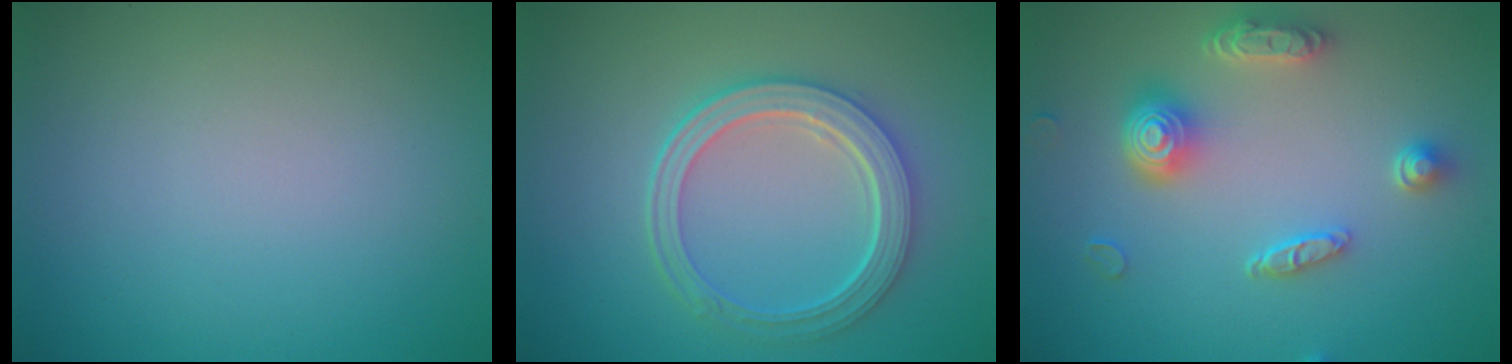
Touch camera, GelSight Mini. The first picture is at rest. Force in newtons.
{"total": 5.1, "press": 4.1, "slide": 3.1}
{"total": 4.7, "press": 3.8, "slide": 2.8}